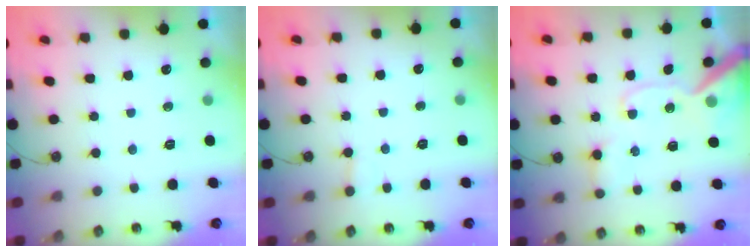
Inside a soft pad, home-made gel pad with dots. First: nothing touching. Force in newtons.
{"total": 3.4, "press": 3.4, "slide": 0.3}
{"total": 15.5, "press": 15.3, "slide": 2.1}